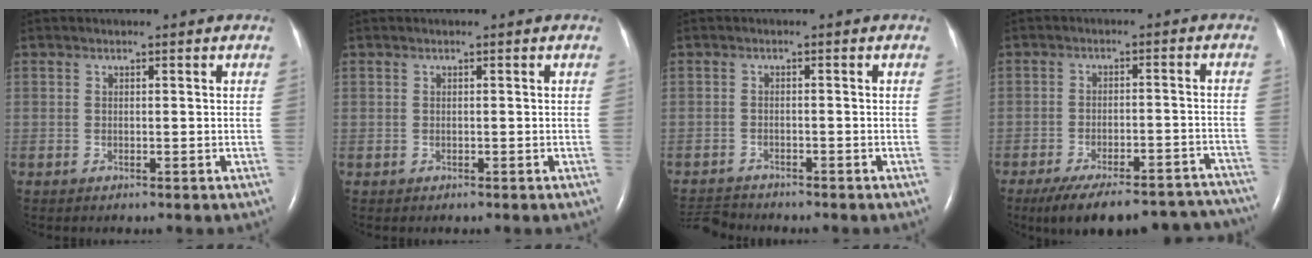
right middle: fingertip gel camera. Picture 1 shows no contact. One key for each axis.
{"total": 0.0}
{"total": 4.0, "fx": -4.0, "fy": 0.4, "fz": -0.1, "tx": 0.001, "ty": -0.016, "tz": -0.071}
{"total": 21.8, "fx": -19.2, "fy": 5.8, "fz": 8.5, "tx": -0.097, "ty": 0.008, "tz": -0.247}